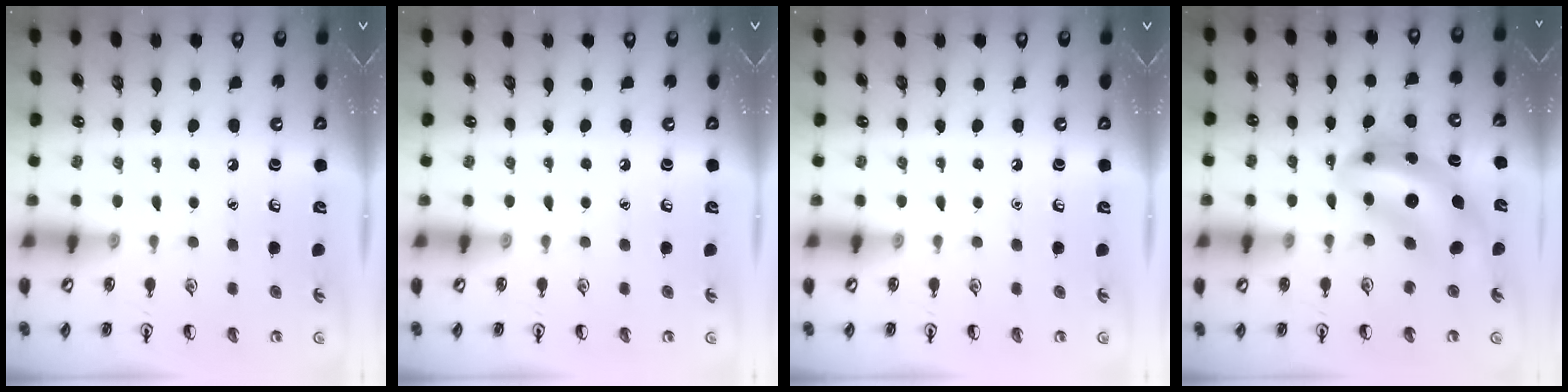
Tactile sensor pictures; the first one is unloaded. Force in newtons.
{"total": 0.0}
{"total": 0.0}
{"total": 11.0, "press": 10.5, "slide": 3.3}